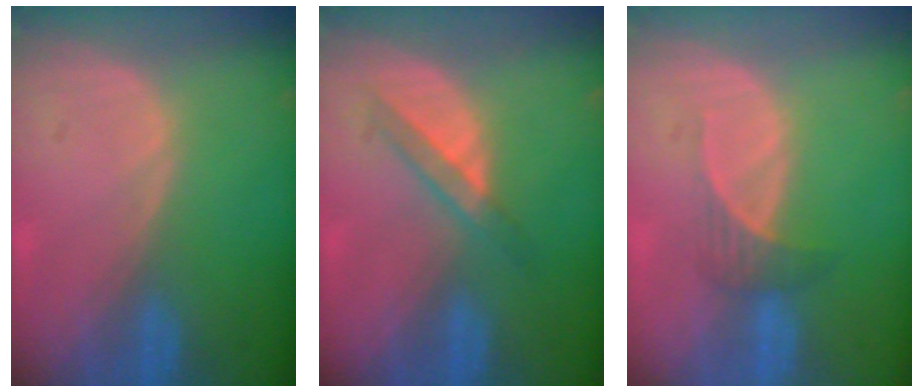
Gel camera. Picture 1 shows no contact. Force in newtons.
{"total": 3.6, "press": 3.4, "slide": 1.1}
{"total": 2.5, "press": 2.3, "slide": 0.9}